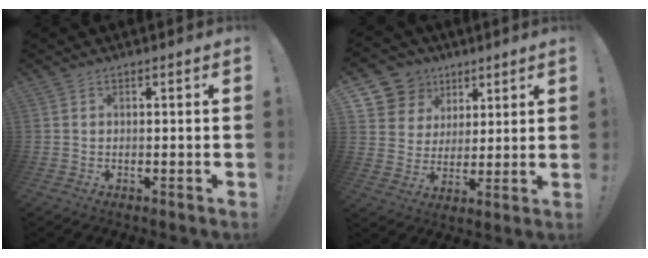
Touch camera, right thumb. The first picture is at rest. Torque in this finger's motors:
{"motor_torque": [0.47, 0.43, 0.45, 0.33, -0.06]}